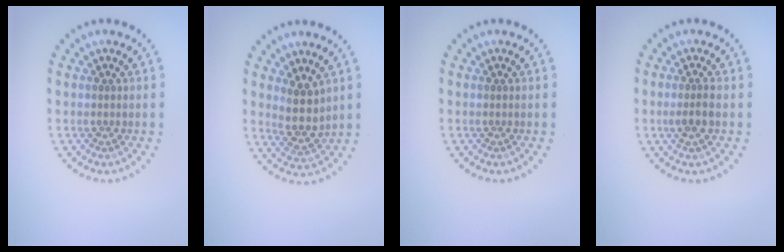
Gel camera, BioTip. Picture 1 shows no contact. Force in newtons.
{"total": 2.7, "press": 2.2, "slide": 1.6}
{"total": 0.0}
{"total": 1.7, "press": 1.5, "slide": 0.8}